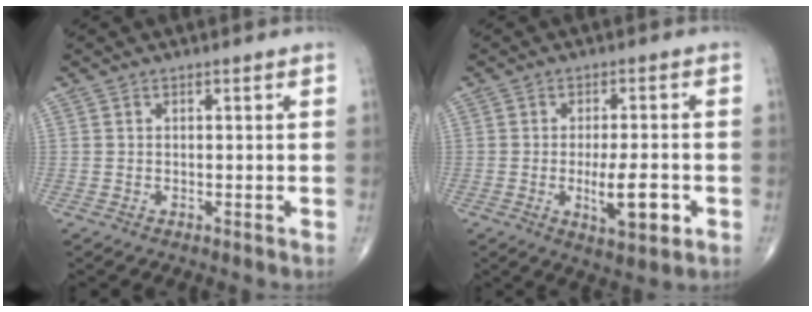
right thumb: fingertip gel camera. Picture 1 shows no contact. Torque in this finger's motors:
{"motor_torque": [1.44, 1.23, 0.43, 0.25, 0.29]}